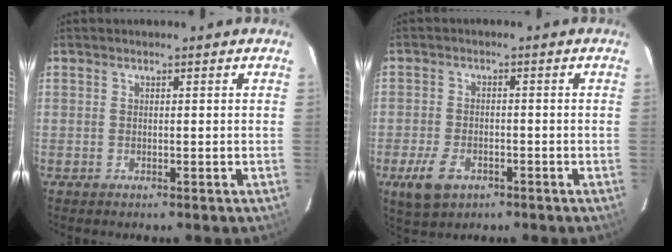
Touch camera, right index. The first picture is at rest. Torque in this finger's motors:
{"motor_torque": [-0.24, -0.43, -0.13, -0.05]}